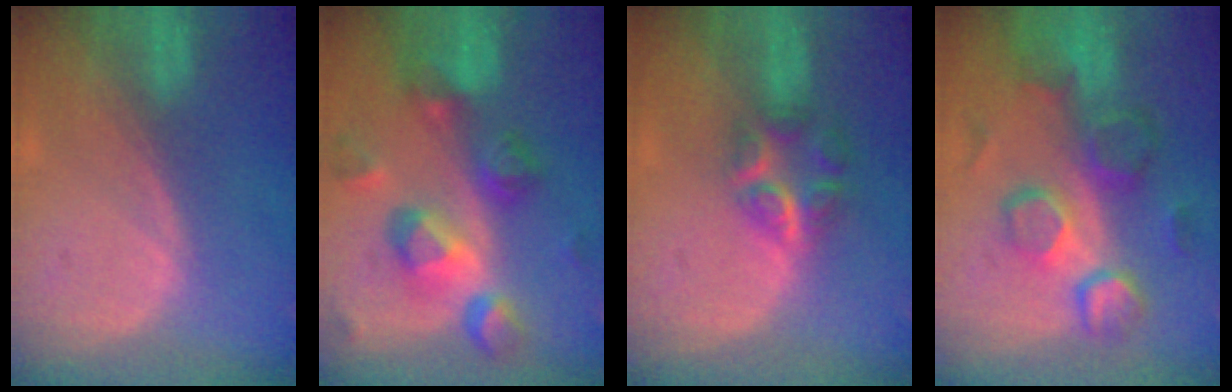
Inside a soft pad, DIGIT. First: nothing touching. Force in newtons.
{"total": 10.5, "press": 9.4, "slide": 4.7}
{"total": 6.0, "press": 5.5, "slide": 2.5}
{"total": 10.5, "press": 9.2, "slide": 5.1}